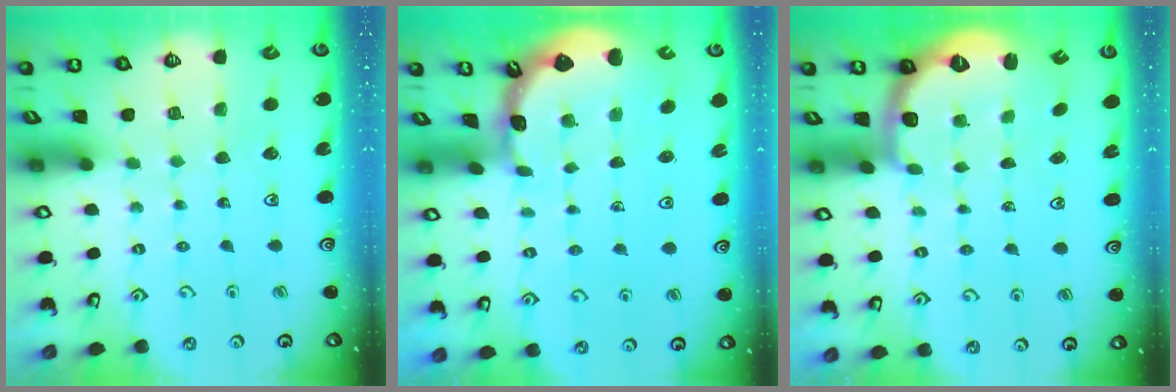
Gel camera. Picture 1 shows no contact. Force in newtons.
{"total": 1.2, "press": 1.1, "slide": 0.2}
{"total": 2.6, "press": 1.6, "slide": 2.1}